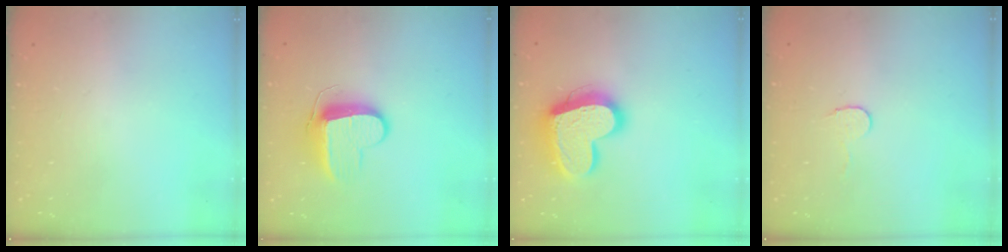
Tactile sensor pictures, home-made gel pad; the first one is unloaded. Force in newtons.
{"total": 9.6, "press": 9.6, "slide": 0.6}
{"total": 18.7, "press": 18.6, "slide": 1.6}
{"total": 5.0, "press": 5.0, "slide": 0.4}